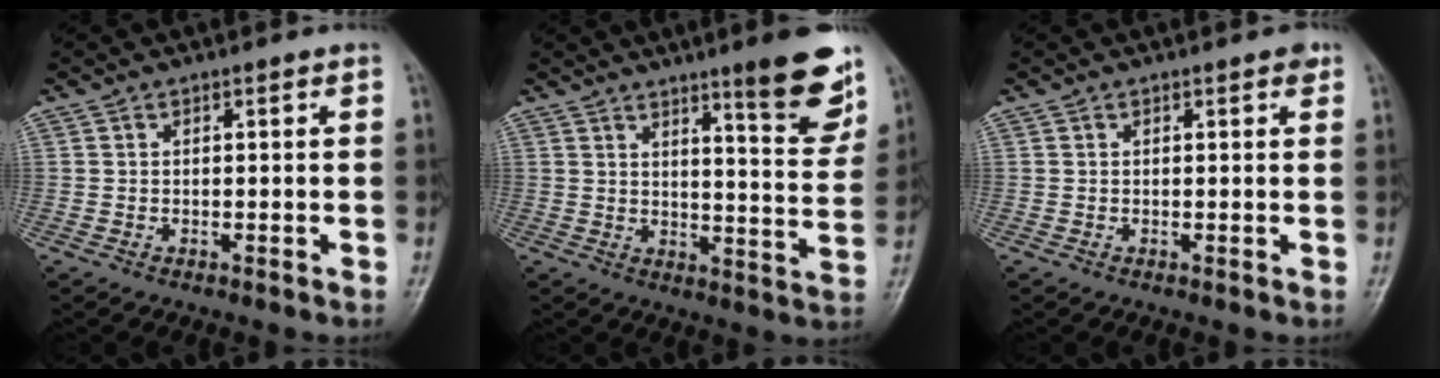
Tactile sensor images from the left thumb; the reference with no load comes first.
{"total": 12.4, "force": [7.9, 2.0, 9.4], "torque": [-0.099, -0.053, 0.112]}
{"total": 1.3, "force": [0.7, 0.6, 1.0], "torque": [-0.008, 0.000, 0.006]}